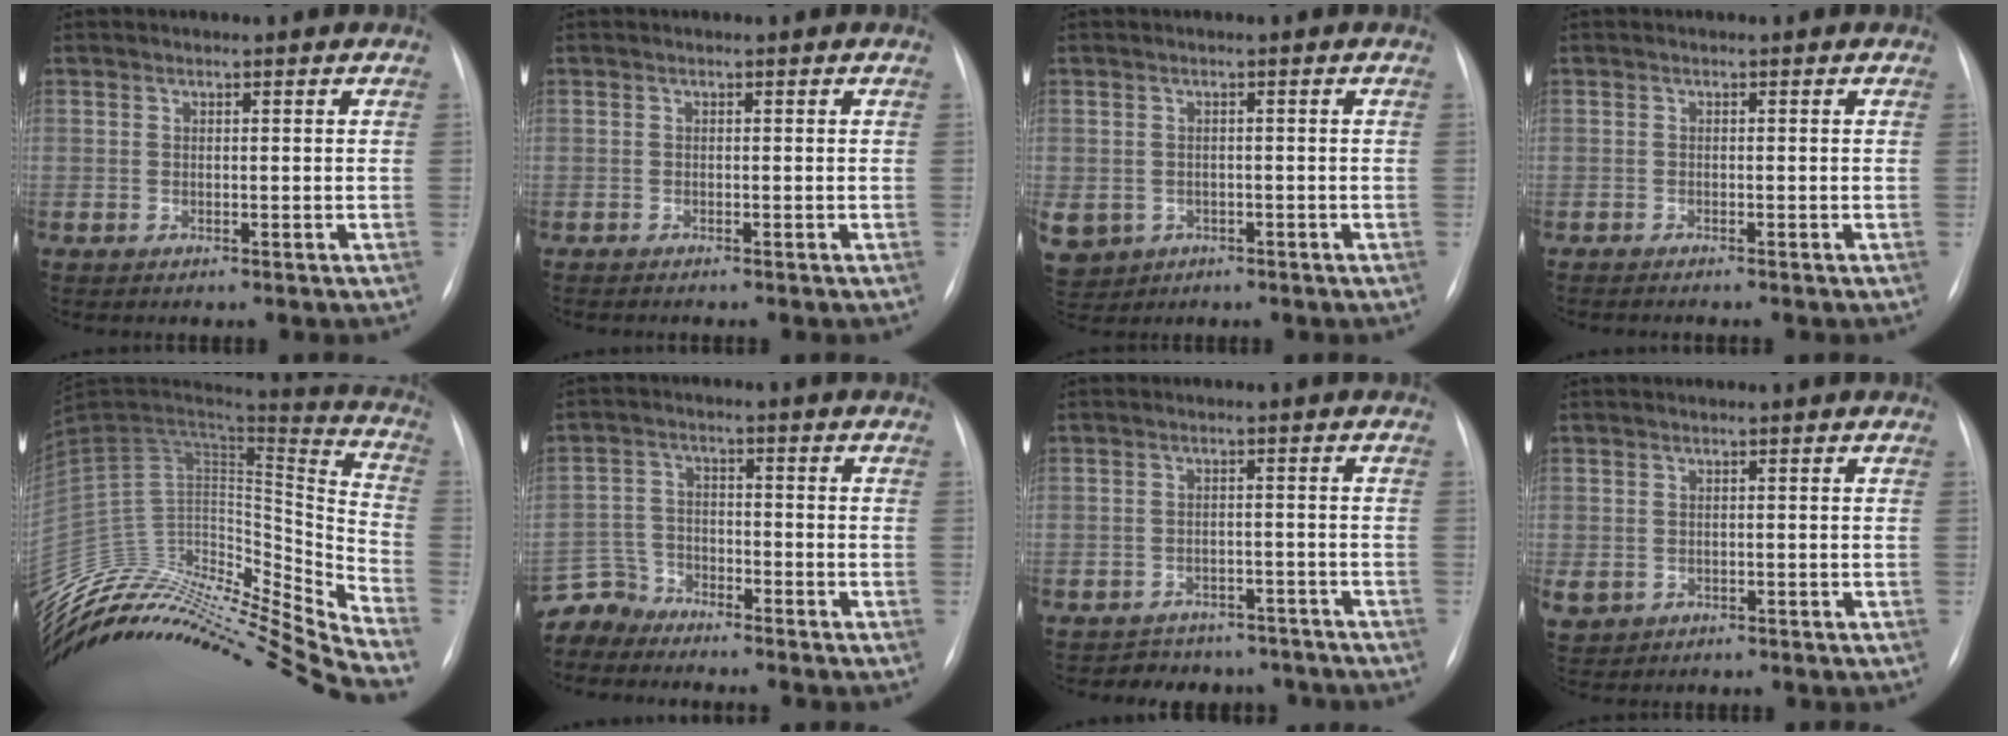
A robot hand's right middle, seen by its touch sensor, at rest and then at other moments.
{"total": 1.0, "force": [-0.9, 0.0, 0.5], "torque": [-0.011, -0.005, -0.009]}
{"total": 11.1, "force": [-4.4, 9.4, 3.8], "torque": [-0.130, -0.002, -0.052]}
{"total": 2.0, "force": [-1.7, 0.0, 1.0], "torque": [-0.017, -0.006, -0.018]}
{"total": 28.3, "force": [-26.2, 2.1, 10.3], "torque": [-0.145, 0.029, -0.408]}
{"total": 5.3, "force": [-5.0, 1.2, -1.1], "torque": [0.017, 0.000, -0.101]}
{"total": 8.2, "force": [-7.1, 4.0, 0.2], "torque": [-0.001, 0.020, -0.081]}
{"total": 3.8, "force": [-1.4, 3.2, 1.4], "torque": [-0.038, -0.002, -0.011]}